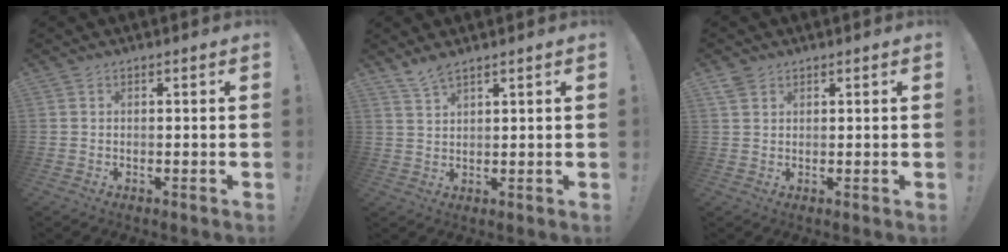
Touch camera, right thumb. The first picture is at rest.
{"total": 3.9, "force": [3.3, 0.5, 2.1], "torque": [-0.047, -0.017, 0.062]}
{"total": 2.4, "force": [1.8, 1.5, 0.7], "torque": [-0.016, -0.005, 0.036]}